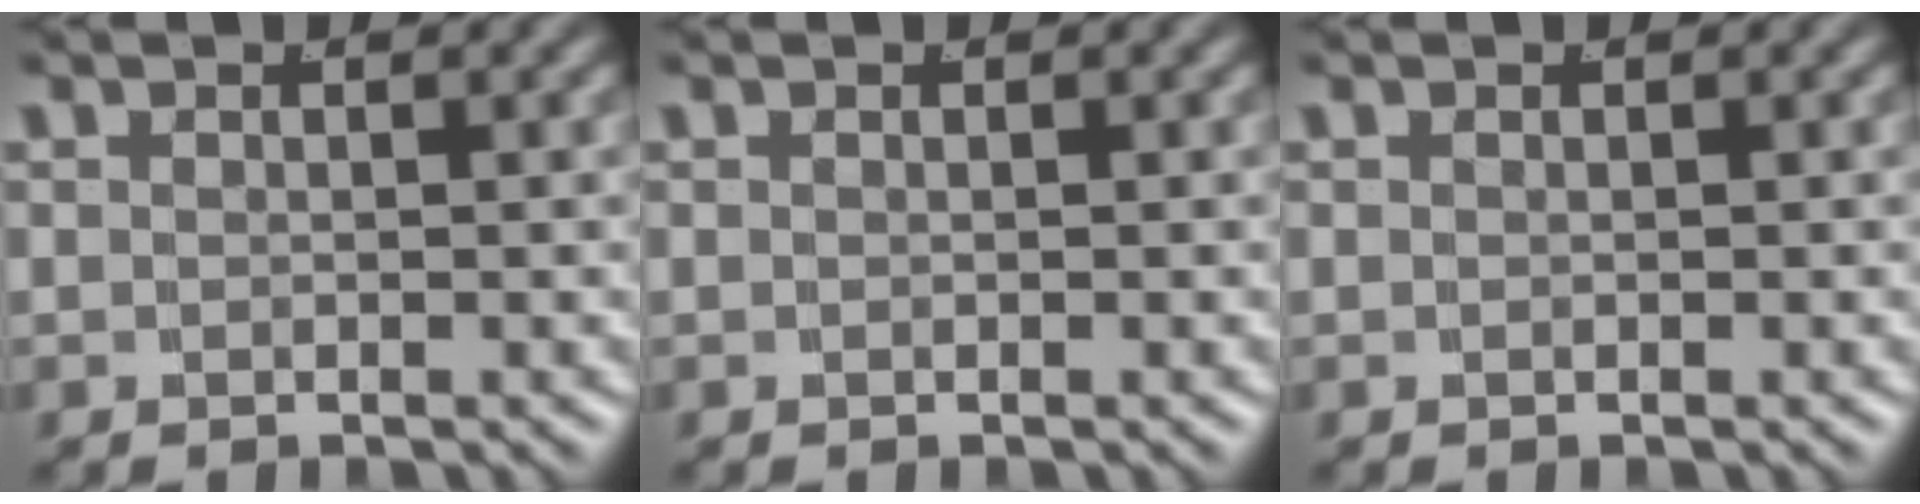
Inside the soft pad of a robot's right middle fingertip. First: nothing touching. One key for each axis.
{"total": 0.0}
{"total": 0.0}